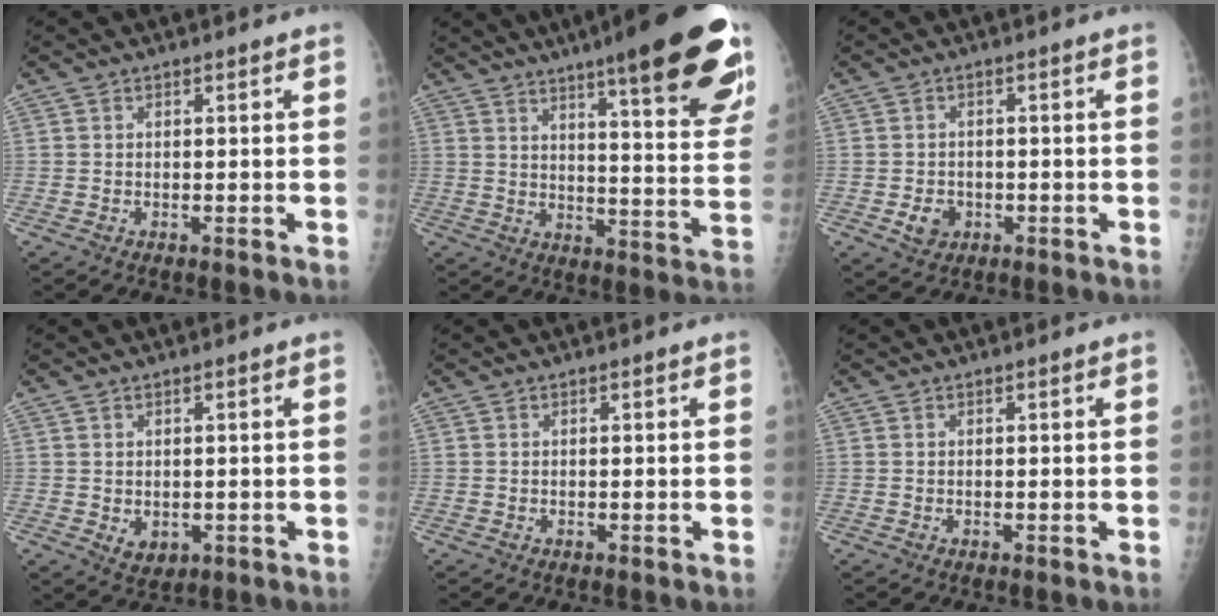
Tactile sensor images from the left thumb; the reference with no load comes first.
{"total": 24.8, "force": [15.8, 4.3, 18.7], "torque": [-0.232, -0.059, 0.208]}
{"total": 3.6, "force": [-1.1, 3.0, 1.7], "torque": [-0.018, 0.003, -0.012]}
{"total": 3.8, "force": [-0.5, 2.9, 2.4], "torque": [-0.023, -0.006, 0.007]}
{"total": 0.0}
{"total": 0.0}